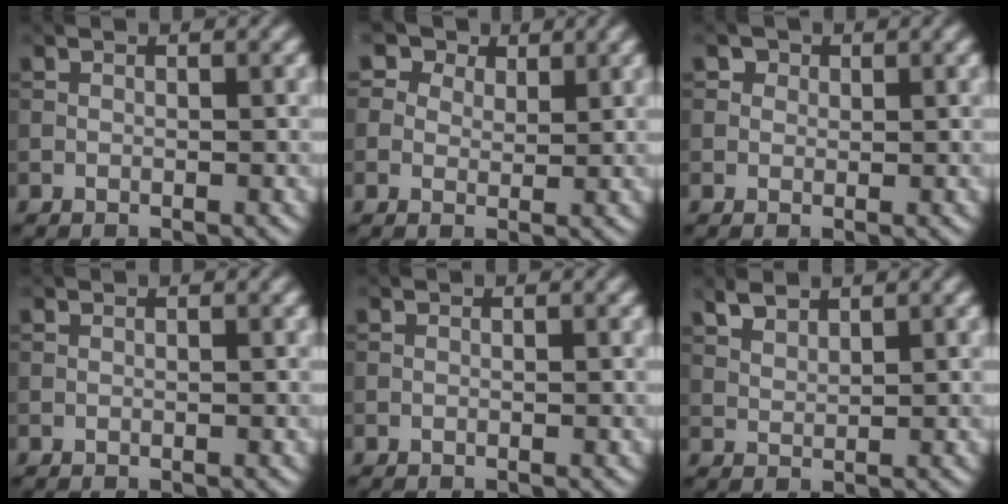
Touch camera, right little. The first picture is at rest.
{"total": 5.1, "force": [3.5, 3.3, 1.9], "torque": [-0.051, 0.002, 0.046]}
{"total": 1.4, "force": [0.8, 1.1, 0.5], "torque": [-0.004, -0.002, 0.004]}
{"total": 0.0}
{"total": 0.0}
{"total": 2.1, "force": [1.7, 0.7, 0.9], "torque": [-0.023, 0.003, 0.039]}